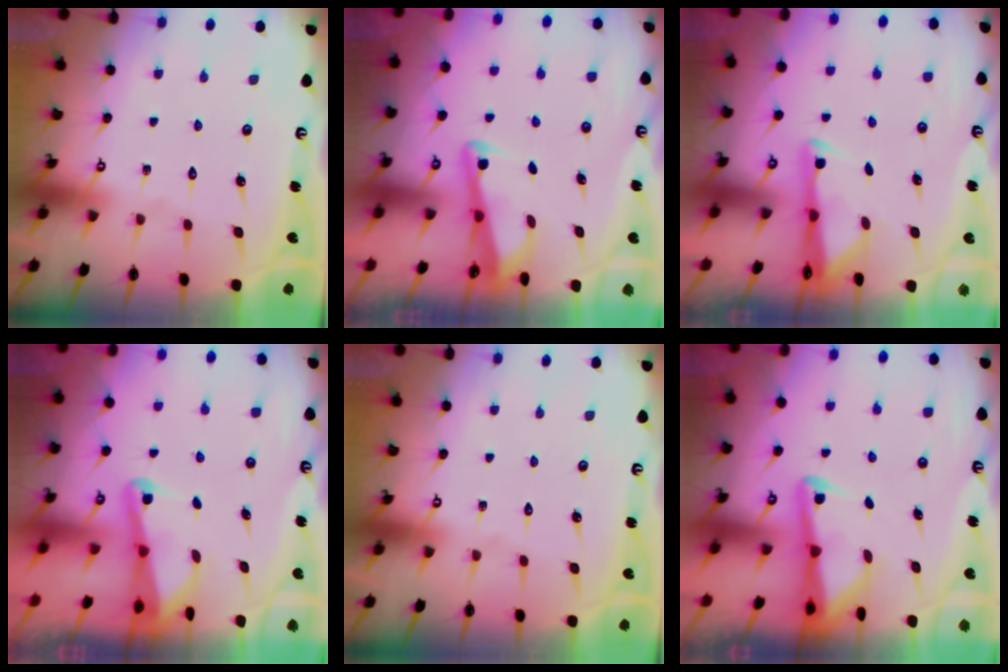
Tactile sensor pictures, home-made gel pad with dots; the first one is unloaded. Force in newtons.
{"total": 3.4, "press": 3.4, "slide": 0.4}
{"total": 3.0, "press": 2.9, "slide": 0.4}
{"total": 2.0, "press": 2.0, "slide": 0.3}
{"total": 0.0}
{"total": 3.3, "press": 3.3, "slide": 0.3}